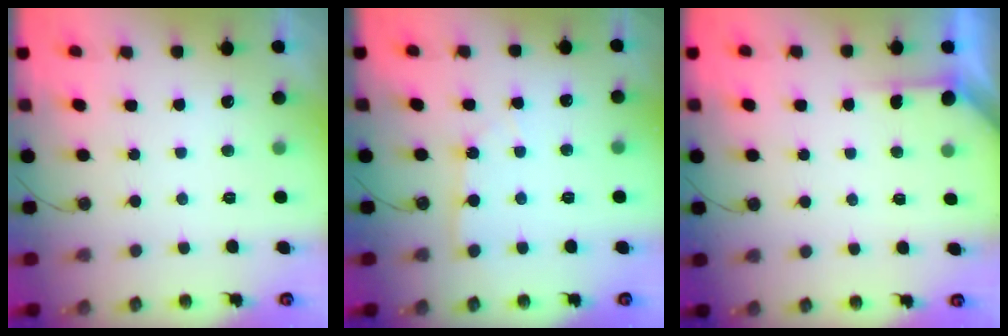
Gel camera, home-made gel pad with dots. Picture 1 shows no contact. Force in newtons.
{"total": 4.9, "press": 4.8, "slide": 0.8}
{"total": 3.9, "press": 3.9, "slide": 0.4}